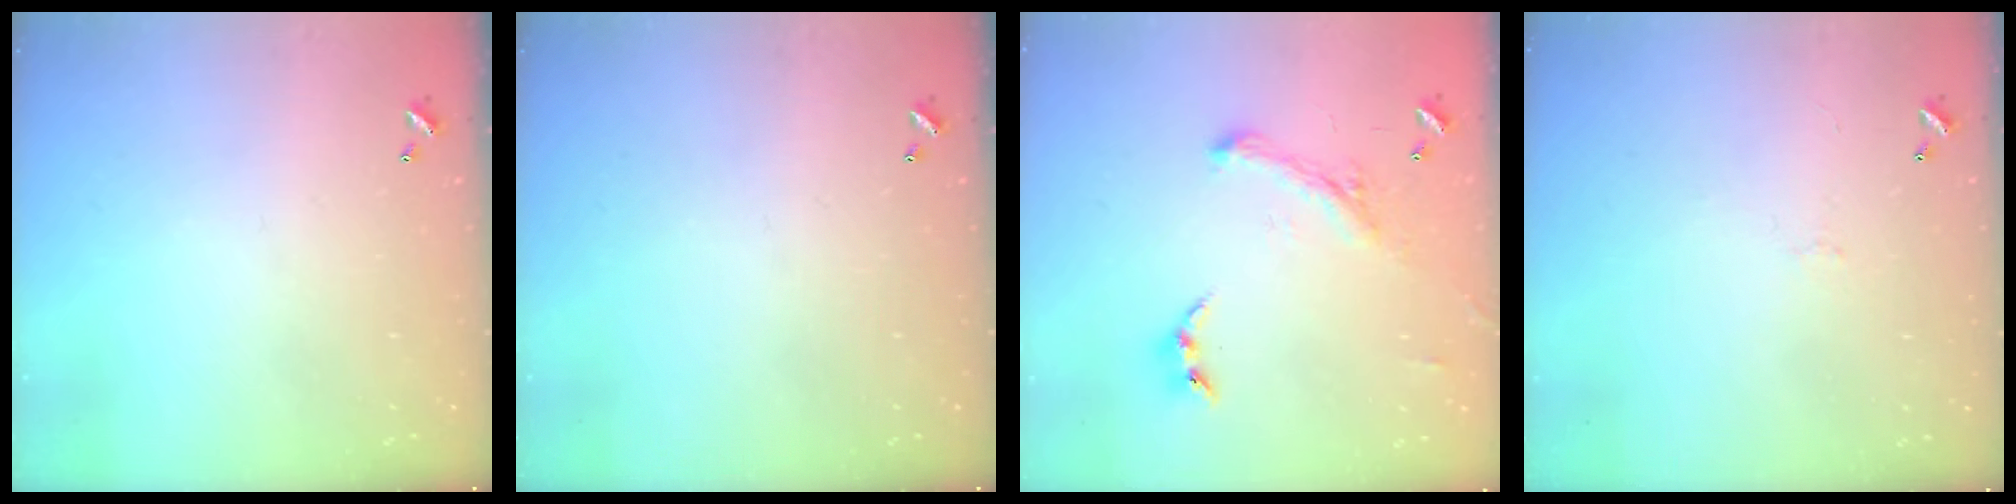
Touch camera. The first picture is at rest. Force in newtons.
{"total": 0.0}
{"total": 1.5, "press": 1.4, "slide": 0.3}
{"total": 0.6, "press": 0.2, "slide": 0.6}